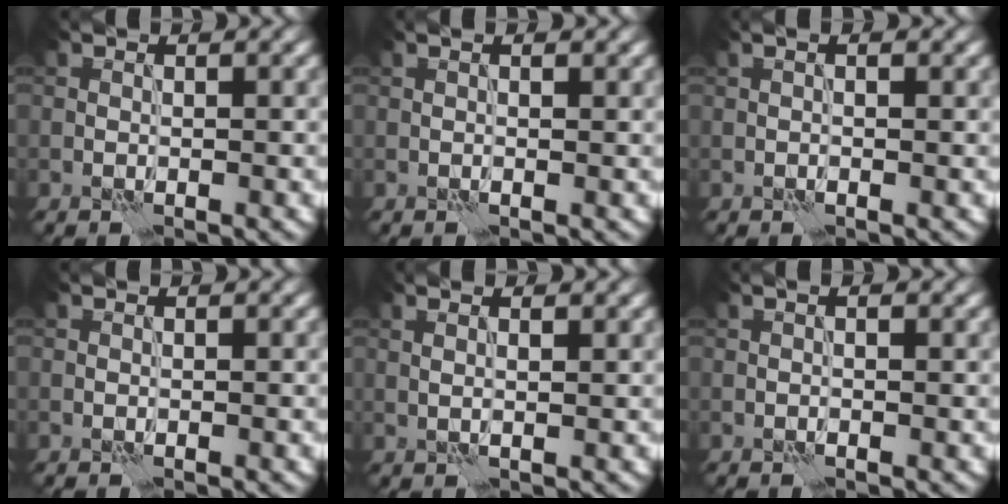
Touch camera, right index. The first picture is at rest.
{"total": 1.7, "force": [0.8, 0.5, 1.5], "torque": [-0.014, -0.004, 0.001]}
{"total": 1.8, "force": [0.7, 0.6, 1.6], "torque": [-0.016, -0.002, -0.001]}
{"total": 0.0}
{"total": 3.4, "force": [1.7, 1.4, 2.6], "torque": [-0.023, 0.024, 0.001]}
{"total": 1.5, "force": [0.5, 0.4, 1.3], "torque": [-0.015, -0.006, 0.001]}